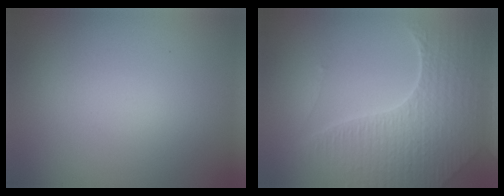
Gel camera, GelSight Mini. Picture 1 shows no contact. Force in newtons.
{"total": 7.4, "press": 5.3, "slide": 5.3}